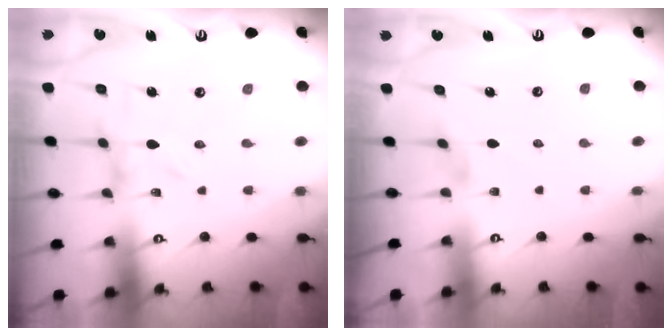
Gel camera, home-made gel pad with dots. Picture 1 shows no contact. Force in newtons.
{"total": 0.0}